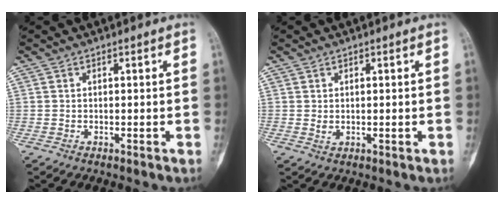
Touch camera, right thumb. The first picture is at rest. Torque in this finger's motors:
{"motor_torque": [-0.18, 0.67, 0.20, -0.01, 0.16]}